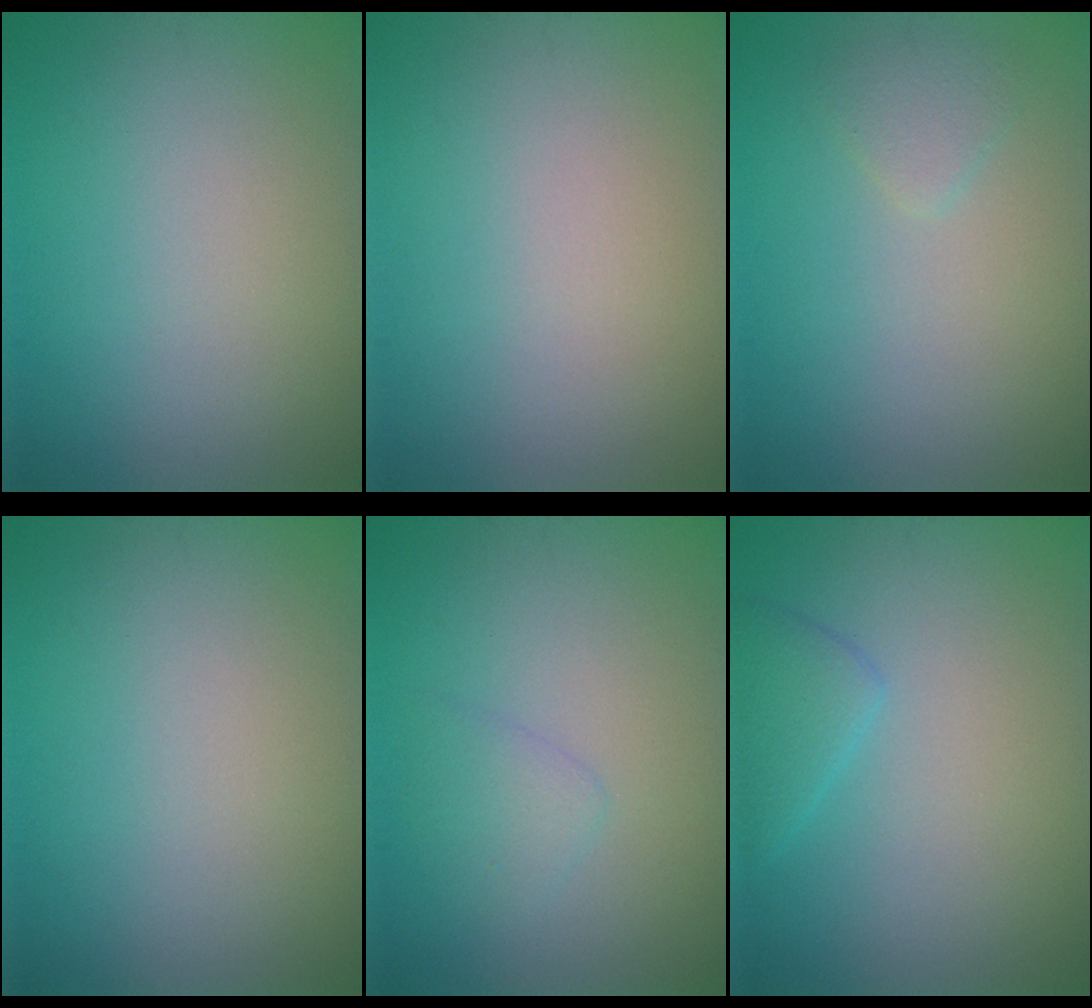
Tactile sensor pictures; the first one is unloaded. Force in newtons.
{"total": 0.0}
{"total": 1.2, "press": 1.2, "slide": 0.1}
{"total": 0.0}
{"total": 1.6, "press": 1.6, "slide": 0.1}
{"total": 2.0, "press": 2.0, "slide": 0.1}